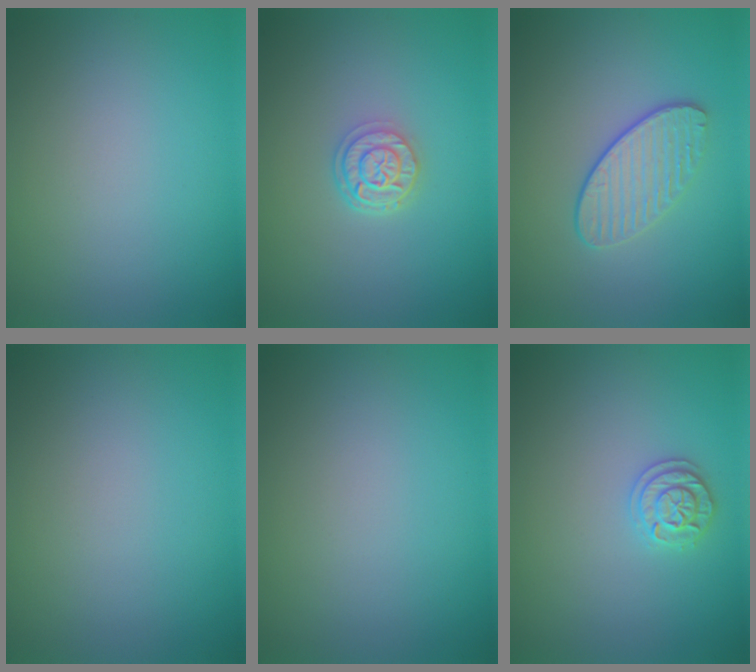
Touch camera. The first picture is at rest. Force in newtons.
{"total": 2.7, "press": 2.2, "slide": 1.5}
{"total": 2.7, "press": 2.4, "slide": 1.2}
{"total": 0.0}
{"total": 0.0}
{"total": 1.9, "press": 1.9, "slide": 0.2}